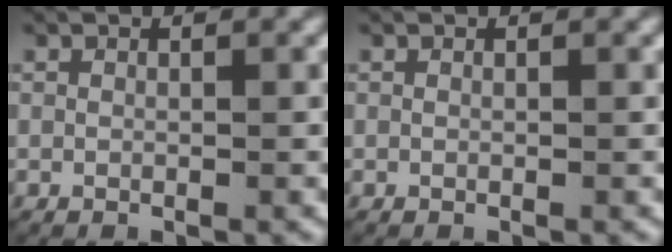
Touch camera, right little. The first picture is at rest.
{"total": 0.0}